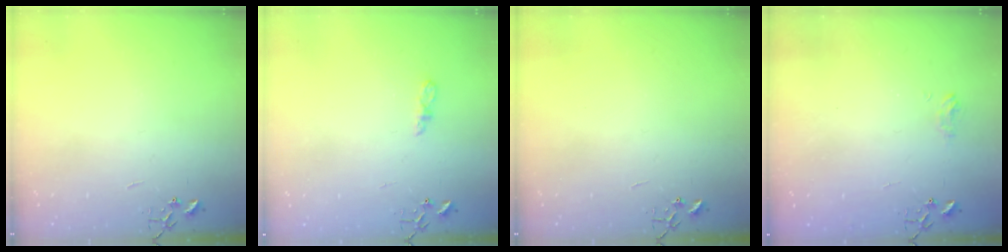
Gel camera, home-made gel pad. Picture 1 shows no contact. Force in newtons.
{"total": 5.0, "press": 5.0, "slide": 0.5}
{"total": 0.0}
{"total": 7.5, "press": 7.4, "slide": 0.8}